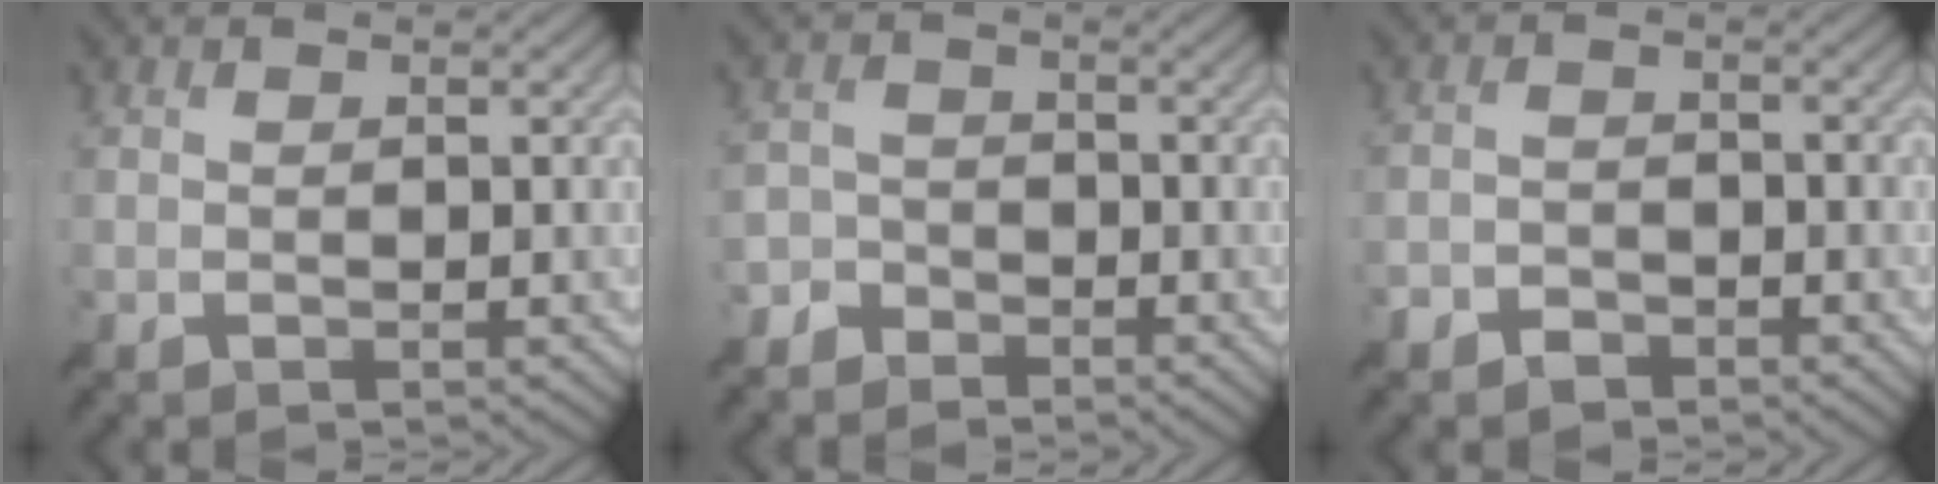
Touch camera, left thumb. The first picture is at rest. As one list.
[{"total": 4.1, "force": [-3.1, 2.7, 0.2], "torque": [0.010, 0.002, -0.068]}, {"total": 2.7, "force": [-2.2, 1.4, 0.7], "torque": [-0.010, 0.001, -0.048]}]